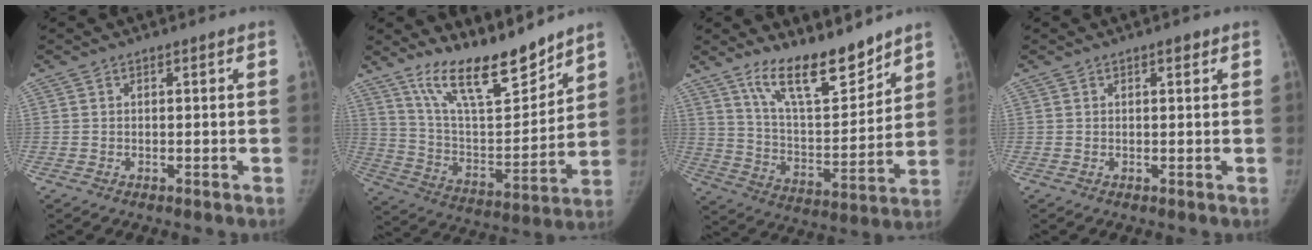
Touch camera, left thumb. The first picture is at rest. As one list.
[{"total": 17.4, "force": [14.1, 4.8, 9.0], "torque": [-0.107, -0.091, 0.255]}, {"total": 15.4, "force": [12.0, 4.8, 8.3], "torque": [-0.098, -0.086, 0.215]}, {"total": 1.0, "force": [0.6, 0.5, 0.7], "torque": [-0.001, 0.001, 0.007]}]